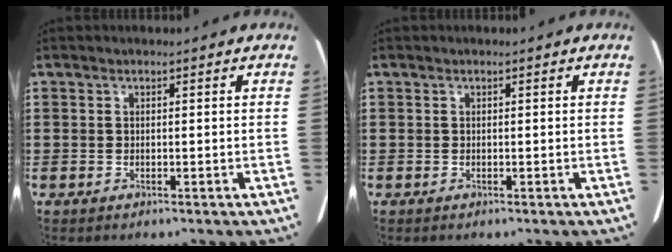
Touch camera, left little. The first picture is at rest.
{"total": 0.0}